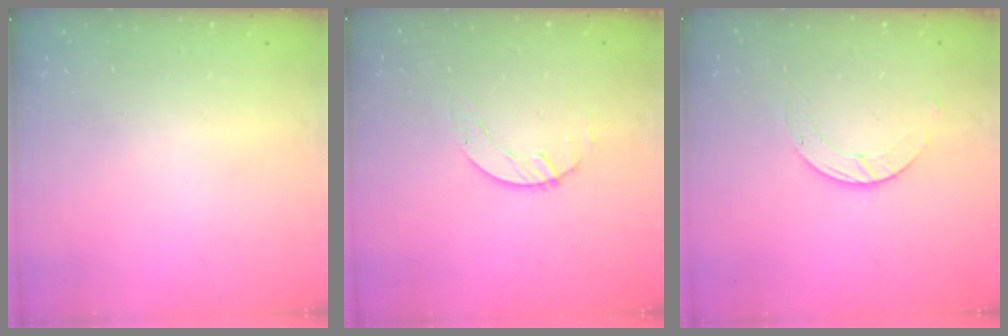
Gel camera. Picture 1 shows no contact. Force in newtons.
{"total": 1.7, "press": 1.7, "slide": 0.1}
{"total": 2.8, "press": 2.8, "slide": 0.3}